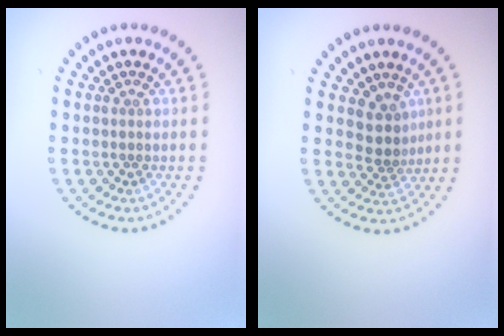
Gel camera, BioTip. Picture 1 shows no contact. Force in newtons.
{"total": 2.5, "press": 1.8, "slide": 1.6}